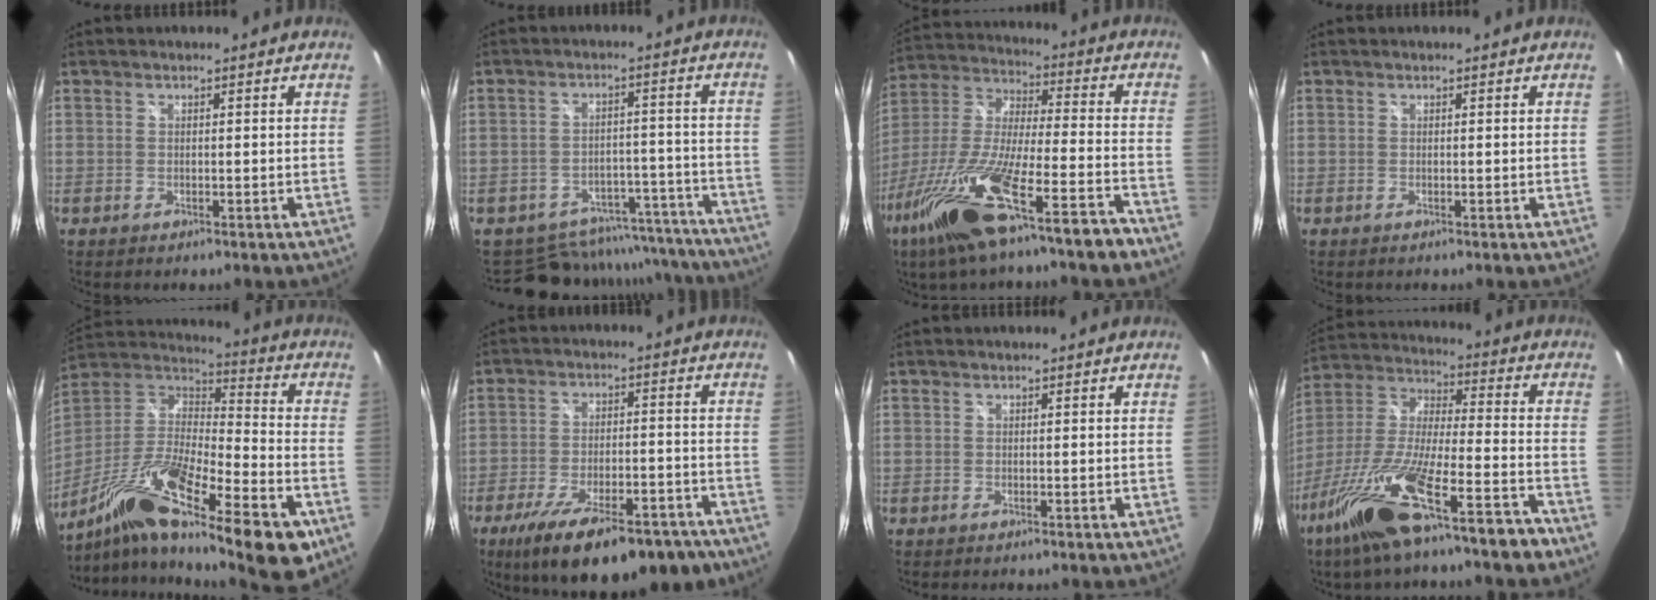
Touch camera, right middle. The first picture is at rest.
{"total": 18.9, "force": [-16.1, 8.5, 5.0], "torque": [-0.101, 0.045, -0.192]}
{"total": 22.4, "force": [-14.9, 2.5, 16.5], "torque": [-0.317, -0.048, -0.261]}
{"total": 0.0}
{"total": 28.3, "force": [-16.0, 6.4, 22.4], "torque": [-0.370, -0.039, -0.271]}
{"total": 20.3, "force": [-14.1, 7.1, 12.8], "torque": [-0.219, -0.036, -0.199]}
{"total": 0.0}
{"total": 22.1, "force": [-15.0, 3.6, 15.8], "torque": [-0.298, -0.036, -0.261]}